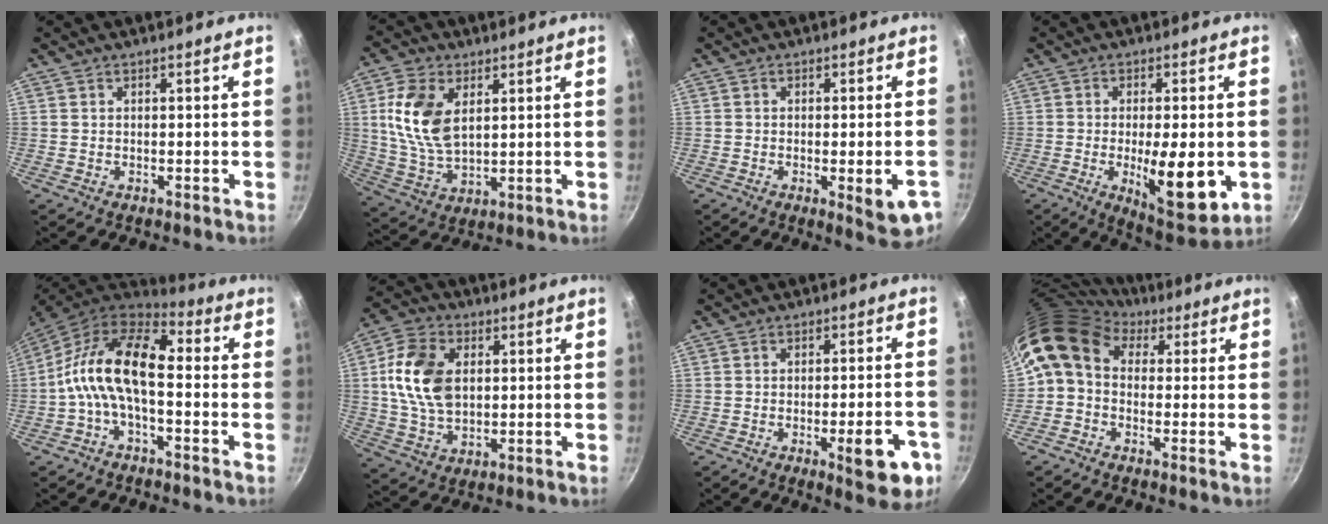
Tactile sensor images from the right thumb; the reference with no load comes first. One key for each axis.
{"total": 12.5, "fx": 3.4, "fy": 7.4, "fz": 9.5, "tx": -0.179, "ty": -0.017, "tz": 0.073}
{"total": 7.8, "fx": -2.7, "fy": 2.1, "fz": 7.0, "tx": -0.071, "ty": 0.000, "tz": -0.031}
{"total": 13.5, "fx": -2.6, "fy": 4.5, "fz": 12.5, "tx": -0.171, "ty": -0.007, "tz": -0.028}
{"total": 13.8, "fx": -1.3, "fy": 7.0, "fz": 11.8, "tx": -0.213, "ty": 0.039, "tz": -0.045}
{"total": 13.2, "fx": 2.1, "fy": 8.9, "fz": 9.5, "tx": -0.163, "ty": 0.001, "tz": 0.037}
{"total": 10.7, "fx": -4.3, "fy": 3.4, "fz": 9.2, "tx": -0.090, "ty": 0.019, "tz": -0.051}
{"total": 10.6, "fx": 2.3, "fy": 8.3, "fz": 6.2, "tx": -0.111, "ty": 0.022, "tz": 0.017}